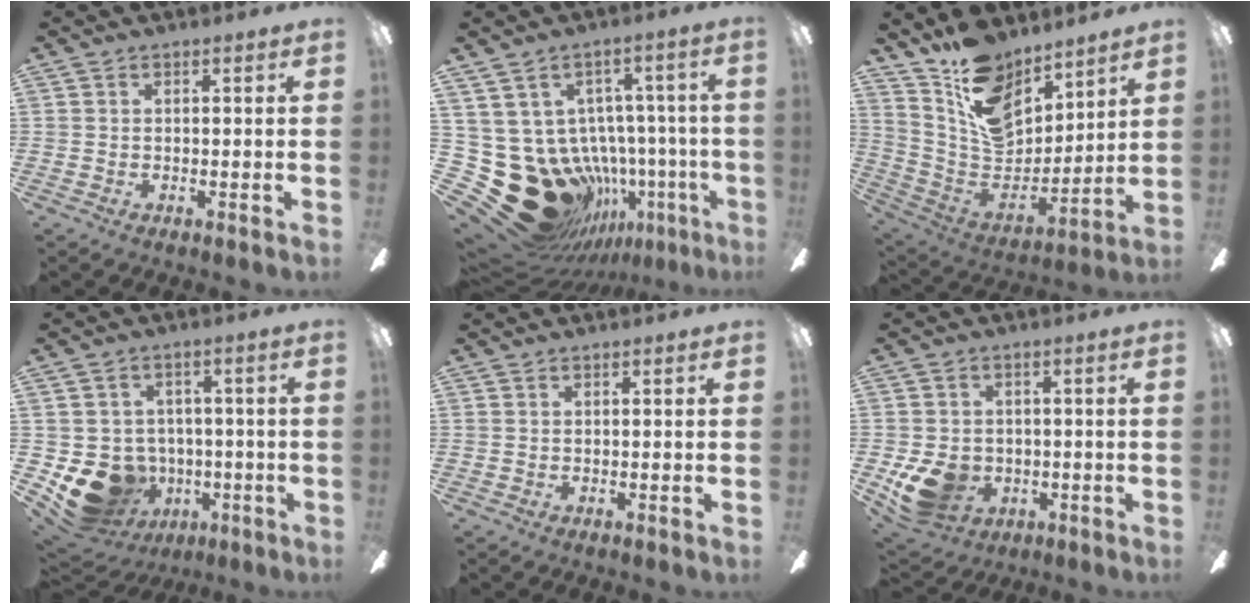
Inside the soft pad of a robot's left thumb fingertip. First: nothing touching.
{"total": 20.6, "force": [-5.9, 16.0, 11.6], "torque": [-0.241, -0.003, -0.039]}
{"total": 15.8, "force": [11.4, 8.8, 6.4], "torque": [-0.125, -0.080, 0.219]}
{"total": 13.1, "force": [-4.8, 10.7, 5.8], "torque": [-0.122, 0.016, -0.076]}
{"total": 0.0}
{"total": 10.9, "force": [-3.2, 8.7, 5.7], "torque": [-0.130, 0.007, -0.055]}